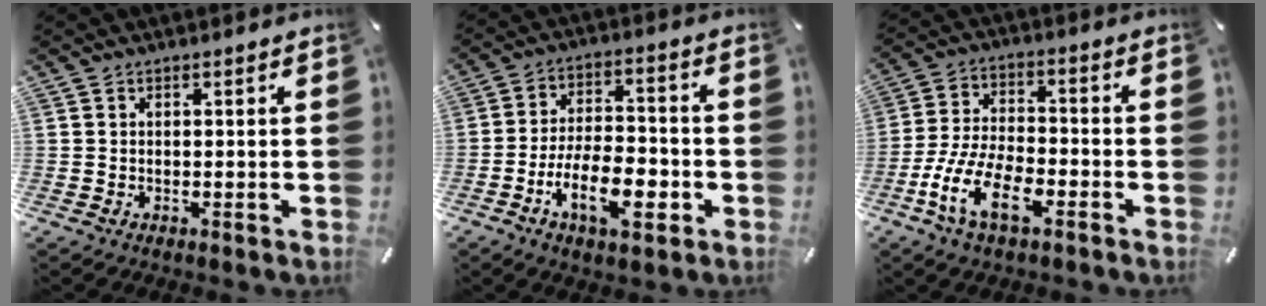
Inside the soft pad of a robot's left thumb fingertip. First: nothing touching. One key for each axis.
{"total": 14.4, "fx": -6.1, "fy": 7.2, "fz": 10.9, "tx": -0.204, "ty": 0.020, "tz": -0.109}
{"total": 12.6, "fx": -6.6, "fy": 6.2, "fz": 8.7, "tx": -0.195, "ty": 0.019, "tz": -0.127}